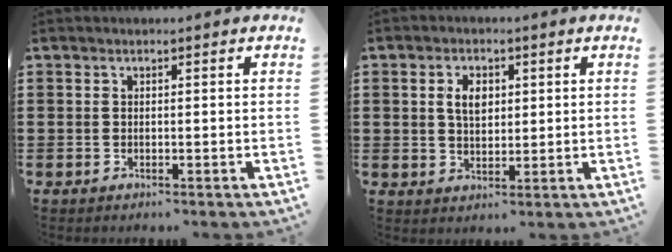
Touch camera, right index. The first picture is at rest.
{"total": 3.9, "force": [0.9, 2.3, 3.0], "torque": [-0.058, 0.008, 0.013]}